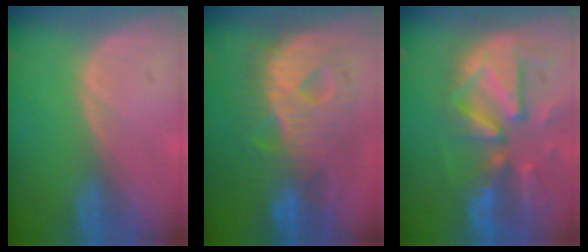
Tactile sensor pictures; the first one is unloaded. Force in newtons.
{"total": 12.6, "press": 12.6, "slide": 1.2}
{"total": 12.7, "press": 11.1, "slide": 6.2}